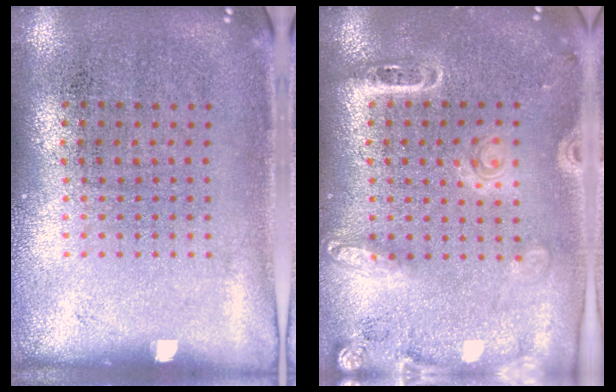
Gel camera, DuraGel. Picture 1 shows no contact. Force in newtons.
{"total": 1.8, "press": 1.7, "slide": 0.7}